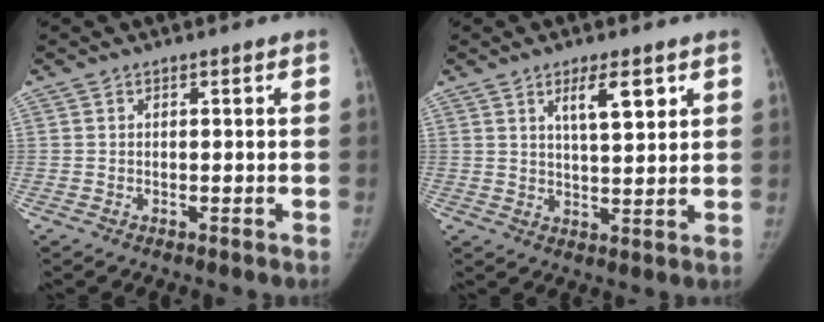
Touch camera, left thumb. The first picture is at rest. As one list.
[{"total": 6.4, "force": [3.3, 1.8, 5.1], "torque": [-0.072, -0.023, 0.055]}]